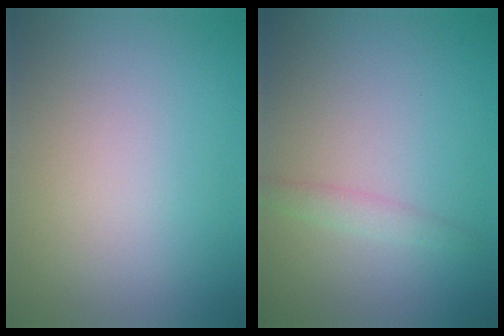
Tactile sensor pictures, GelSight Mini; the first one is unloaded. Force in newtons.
{"total": 1.4, "press": 1.4, "slide": 0.0}